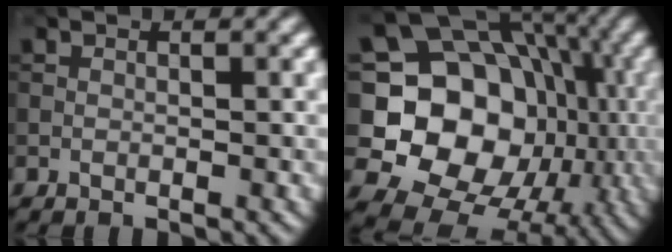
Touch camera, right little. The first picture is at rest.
{"total": 15.7, "force": [-1.8, 13.0, 8.6], "torque": [-0.139, -0.016, -0.049]}